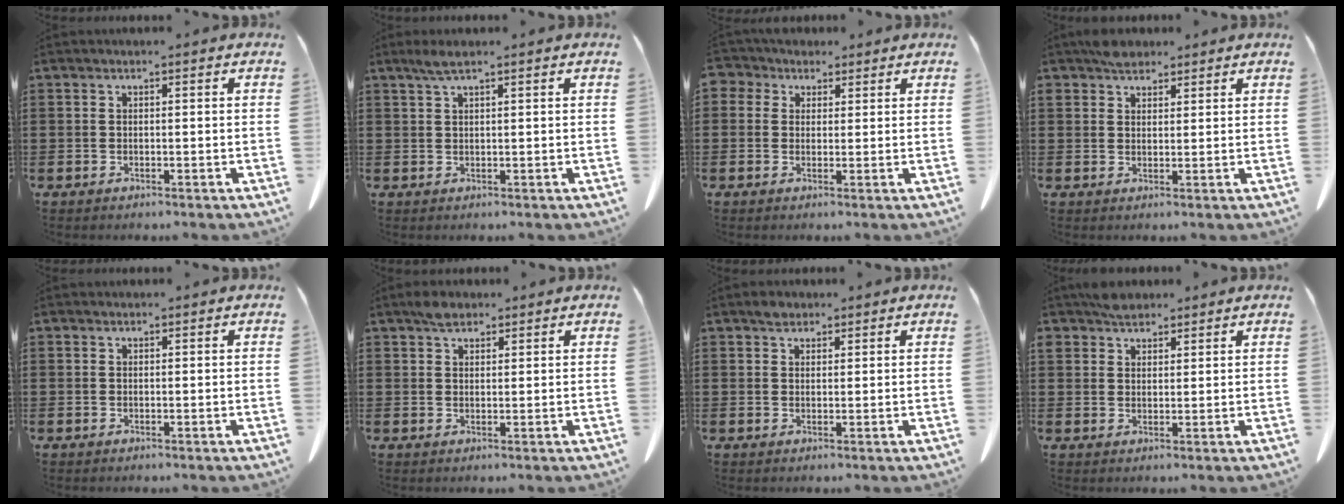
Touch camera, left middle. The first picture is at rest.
{"total": 2.1, "force": [1.4, 0.2, 1.6], "torque": [-0.033, 0.000, 0.026]}
{"total": 3.3, "force": [1.8, 2.6, 0.8], "torque": [-0.023, 0.008, 0.031]}
{"total": 3.1, "force": [2.7, 1.4, 0.6], "torque": [-0.019, 0.002, 0.054]}
{"total": 0.0}
{"total": 2.6, "force": [2.1, 1.2, 1.0], "torque": [-0.017, 0.000, 0.039]}
{"total": 2.0, "force": [1.6, 1.1, 0.5], "torque": [-0.006, 0.000, 0.030]}
{"total": 3.2, "force": [2.8, 1.5, 0.4], "torque": [-0.017, 0.001, 0.057]}